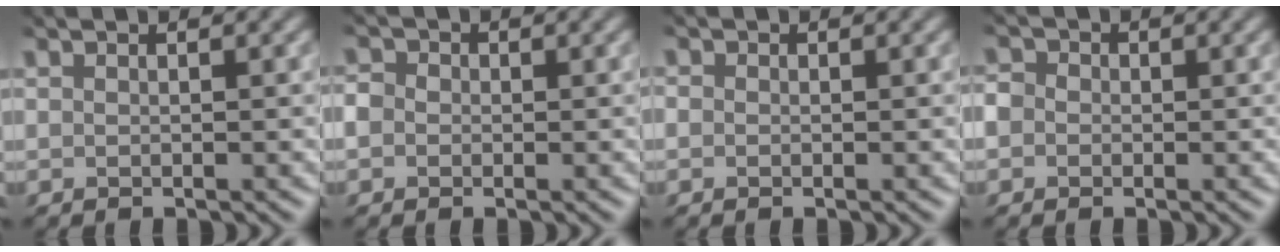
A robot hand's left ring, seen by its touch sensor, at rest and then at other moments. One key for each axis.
{"total": 2.5, "fx": -1.9, "fy": 0.0, "fz": -1.6, "tx": 0.003, "ty": -0.015, "tz": -0.023}
{"total": 2.4, "fx": -1.4, "fy": -1.0, "fz": -1.7, "tx": 0.010, "ty": -0.014, "tz": -0.006}
{"total": 2.7, "fx": -2.1, "fy": 0.1, "fz": -1.7, "tx": 0.007, "ty": -0.016, "tz": -0.026}